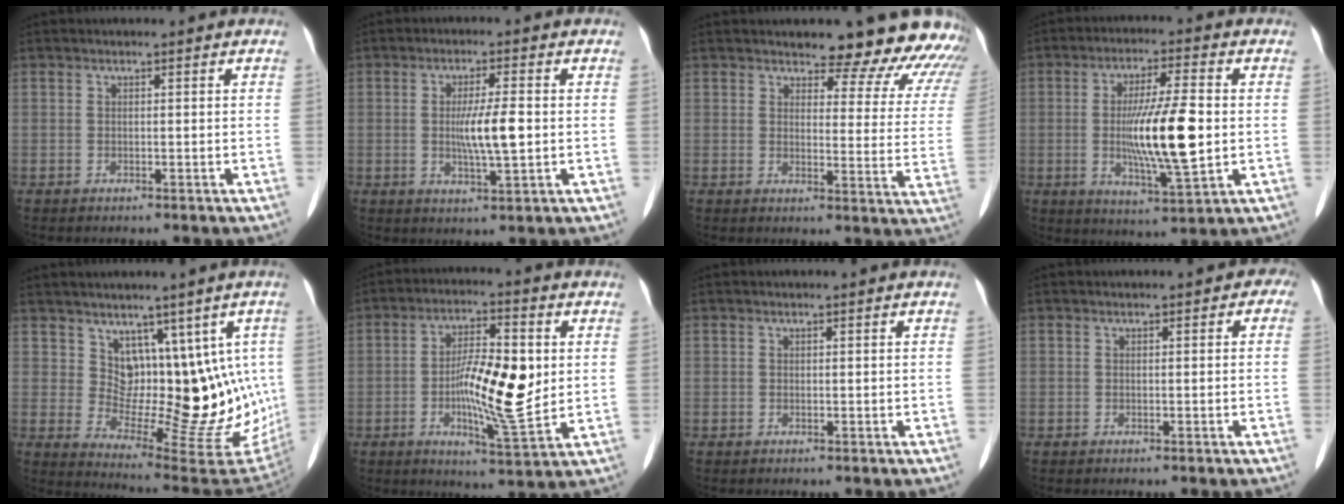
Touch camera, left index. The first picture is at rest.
{"total": 6.0, "force": [-0.2, 0.6, 5.9], "torque": [-0.116, -0.006, -0.004]}
{"total": 16.5, "force": [15.4, 3.9, 4.3], "torque": [-0.011, -0.075, 0.143]}
{"total": 12.1, "force": [-0.6, 1.4, 12.0], "torque": [-0.225, -0.013, -0.011]}
{"total": 12.7, "force": [3.6, 6.5, 10.3], "torque": [-0.121, 0.000, 0.074]}
{"total": 11.6, "force": [0.0, 2.8, 11.3], "torque": [-0.203, -0.001, -0.002]}
{"total": 0.0}
{"total": 1.2, "force": [-0.2, 1.0, 0.5], "torque": [0.010, 0.010, -0.013]}